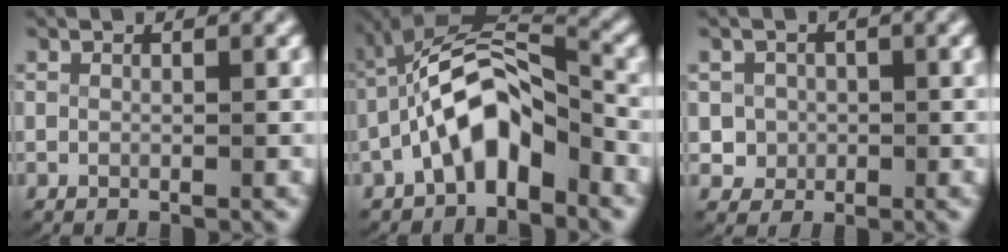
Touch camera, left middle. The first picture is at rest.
{"total": 7.5, "force": [-1.4, 4.6, 5.7], "torque": [-0.113, -0.007, -0.024]}
{"total": 4.5, "force": [-0.6, 4.3, 1.1], "torque": [-0.035, -0.014, -0.008]}